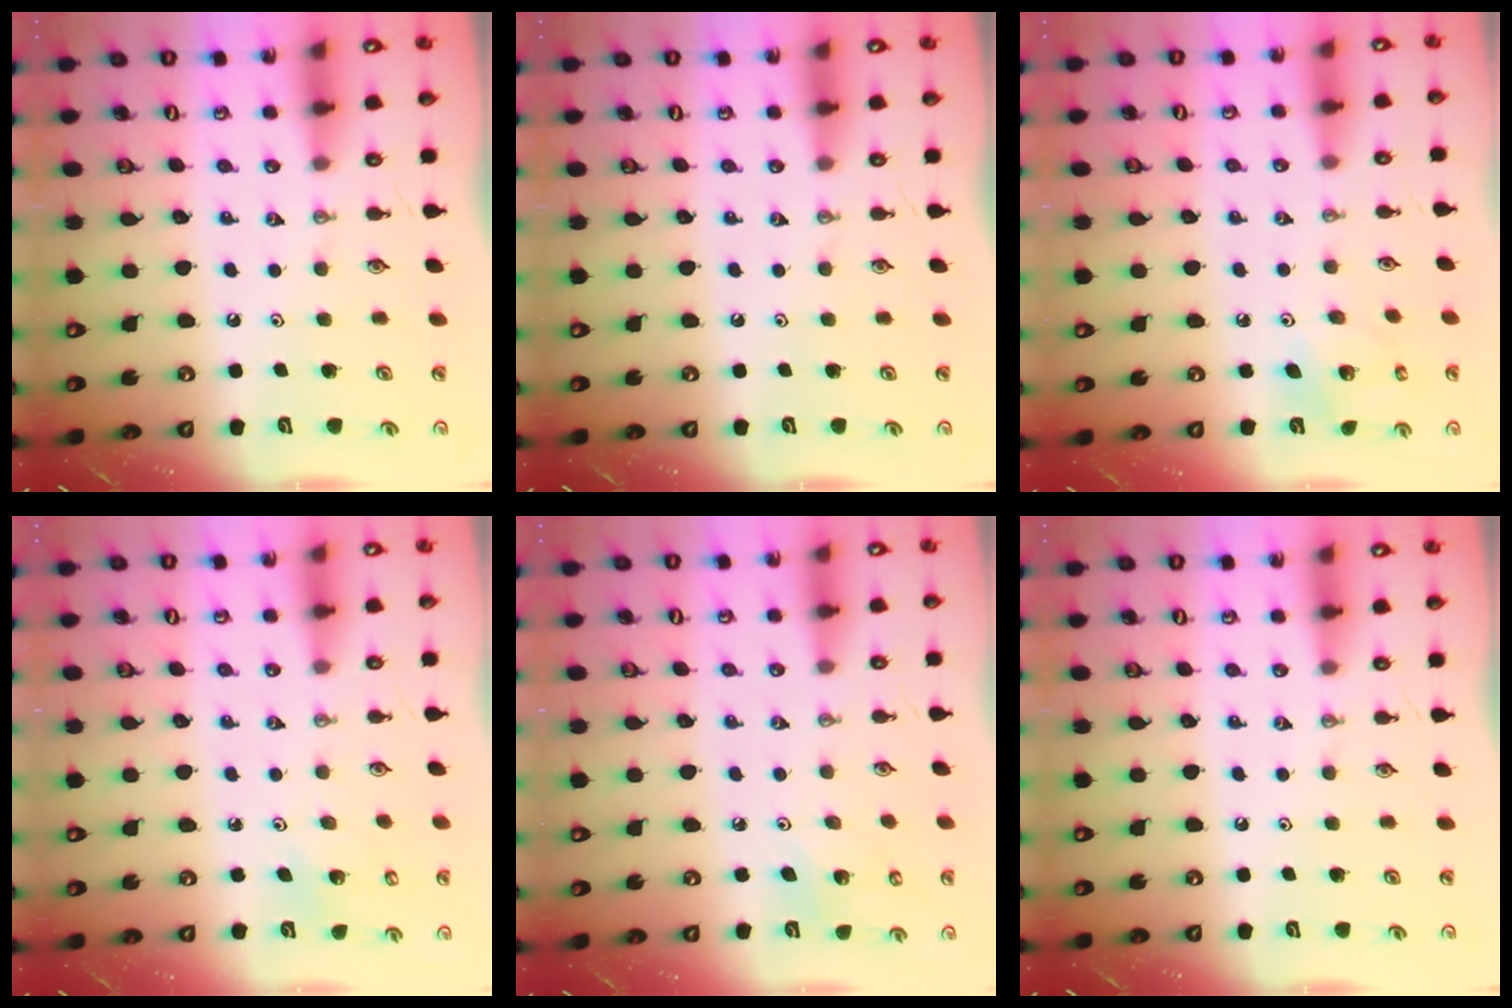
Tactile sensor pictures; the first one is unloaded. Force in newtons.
{"total": 0.0}
{"total": 6.0, "press": 6.0, "slide": 0.2}
{"total": 3.5, "press": 3.5, "slide": 0.2}
{"total": 4.0, "press": 4.0, "slide": 0.4}
{"total": 0.0}